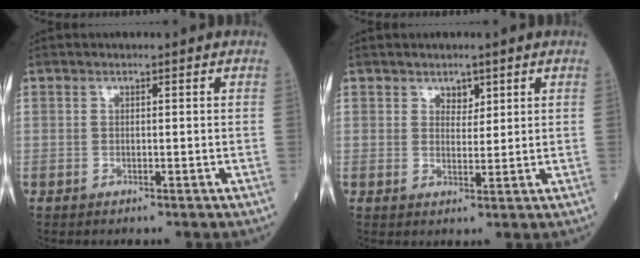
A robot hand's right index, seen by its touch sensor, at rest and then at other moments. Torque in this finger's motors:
{"motor_torque": [0.00, 0.00, -0.01, -0.01]}